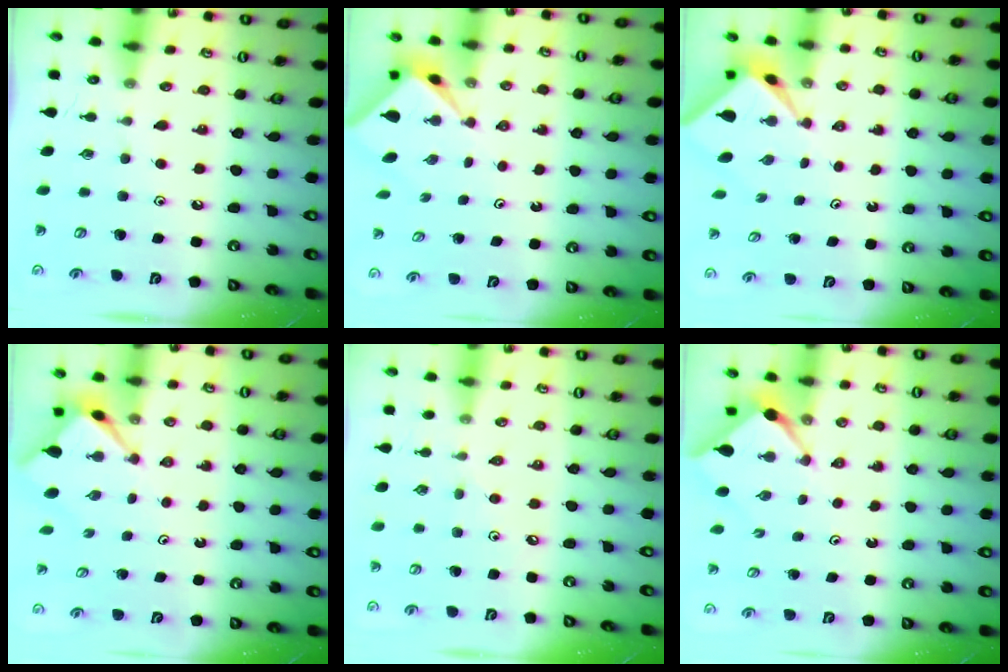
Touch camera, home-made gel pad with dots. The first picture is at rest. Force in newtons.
{"total": 2.2, "press": 2.2, "slide": 0.2}
{"total": 2.3, "press": 2.3, "slide": 0.3}
{"total": 2.9, "press": 2.9, "slide": 0.2}
{"total": 4.0, "press": 3.9, "slide": 0.6}
{"total": 2.5, "press": 2.5, "slide": 0.3}